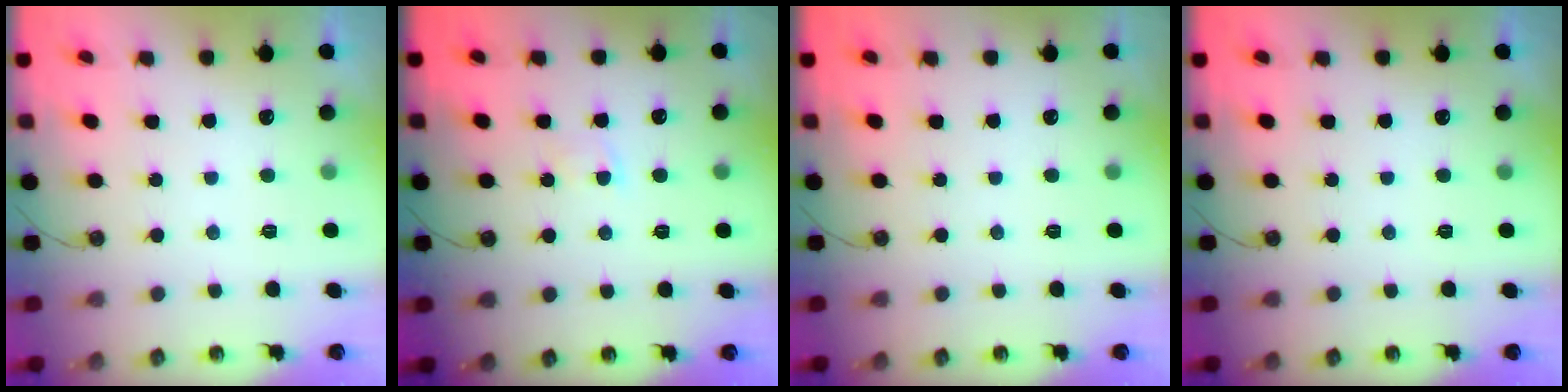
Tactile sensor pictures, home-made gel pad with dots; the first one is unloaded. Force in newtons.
{"total": 1.9, "press": 1.9, "slide": 0.3}
{"total": 0.0}
{"total": 0.0}